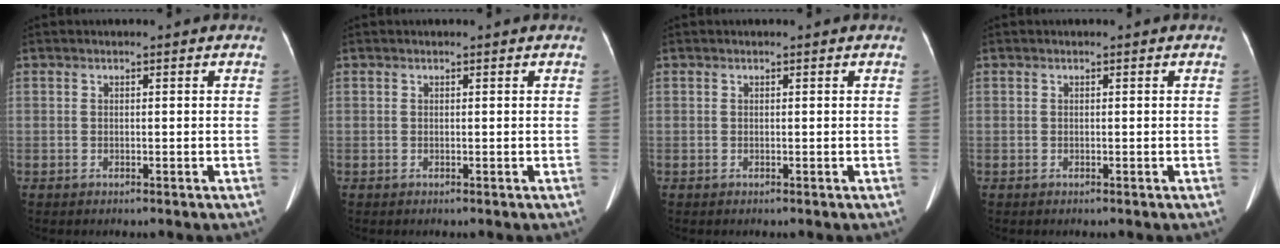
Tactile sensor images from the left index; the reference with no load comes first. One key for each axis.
{"total": 0.0}
{"total": 0.0}
{"total": 0.0}